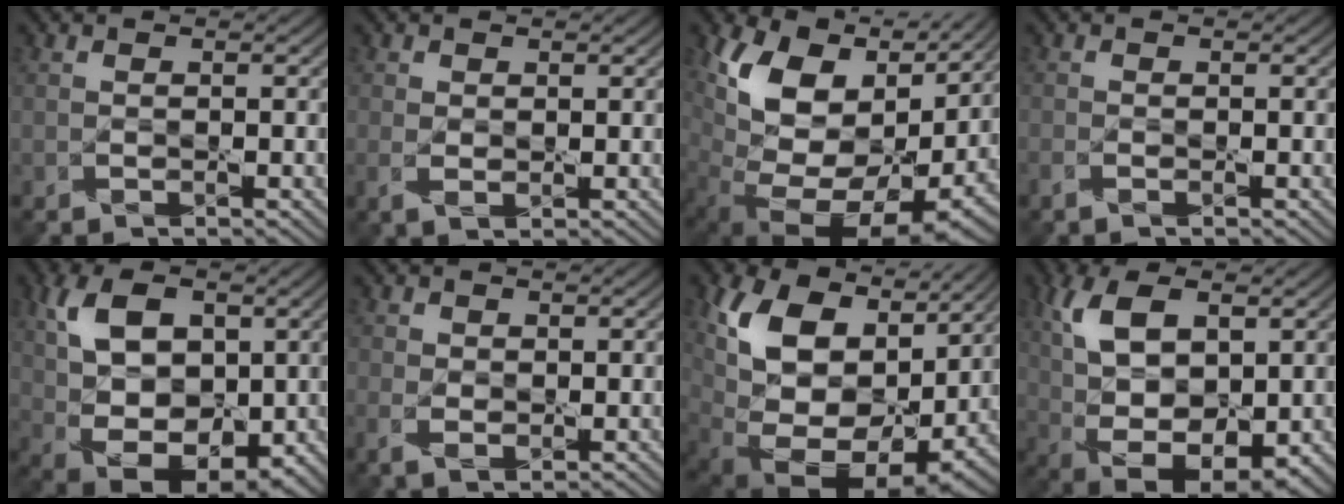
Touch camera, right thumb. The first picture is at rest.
{"total": 1.6, "force": [0.5, 1.0, 1.1], "torque": [-0.026, -0.003, 0.012]}
{"total": 17.4, "force": [5.0, 11.9, 11.7], "torque": [-0.197, -0.010, 0.123]}
{"total": 1.4, "force": [-1.0, 0.6, 0.8], "torque": [-0.028, -0.005, -0.023]}
{"total": 12.3, "force": [3.0, 7.6, 9.3], "torque": [-0.187, 0.005, 0.055]}
{"total": 2.3, "force": [0.3, 1.8, 1.5], "torque": [-0.037, -0.002, 0.004]}
{"total": 17.8, "force": [4.3, 13.1, 11.4], "torque": [-0.213, -0.021, 0.112]}
{"total": 12.7, "force": [3.1, 6.3, 10.6], "torque": [-0.218, -0.004, 0.062]}